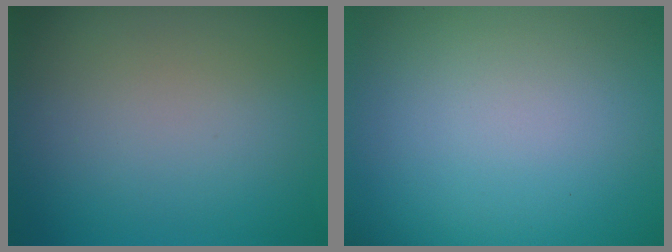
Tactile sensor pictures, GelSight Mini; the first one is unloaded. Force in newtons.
{"total": 0.0}